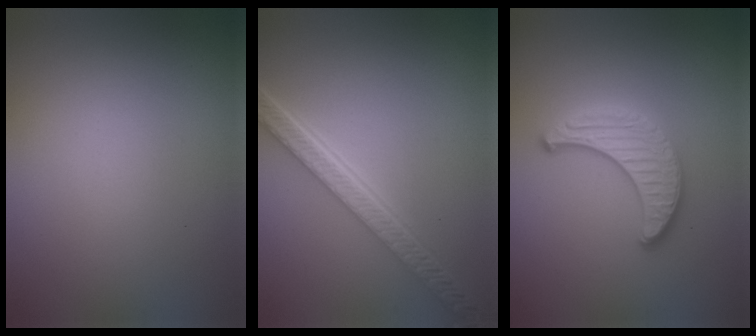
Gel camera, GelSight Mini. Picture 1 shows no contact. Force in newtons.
{"total": 5.4, "press": 4.1, "slide": 3.6}
{"total": 3.5, "press": 3.3, "slide": 1.3}